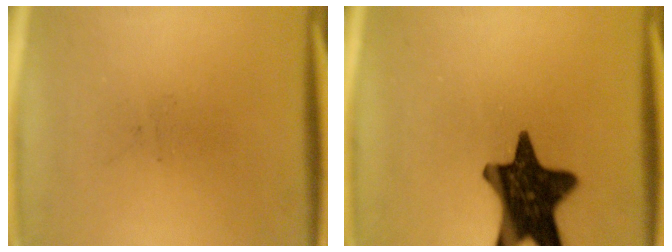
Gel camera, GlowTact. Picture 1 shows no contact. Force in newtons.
{"total": 15.6}